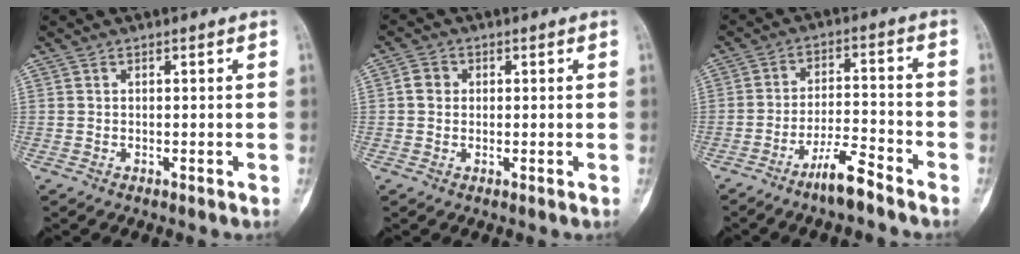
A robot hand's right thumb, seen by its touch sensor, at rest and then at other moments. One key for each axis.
{"total": 2.7, "fx": 0.2, "fy": 2.4, "fz": 1.2, "tx": -0.014, "ty": 0.007, "tz": 0.000}
{"total": 7.2, "fx": -5.4, "fy": 1.0, "fz": 4.6, "tx": -0.090, "ty": 0.041, "tz": -0.100}